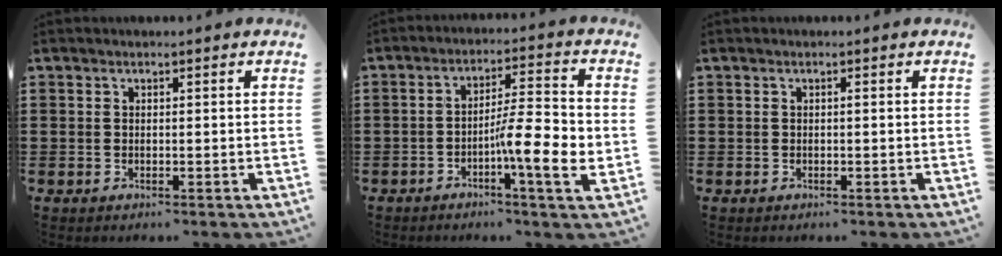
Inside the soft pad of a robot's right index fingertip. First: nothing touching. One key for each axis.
{"total": 9.8, "fx": -2.6, "fy": 1.6, "fz": 9.3, "tx": -0.153, "ty": -0.003, "tz": -0.047}
{"total": 0.0}